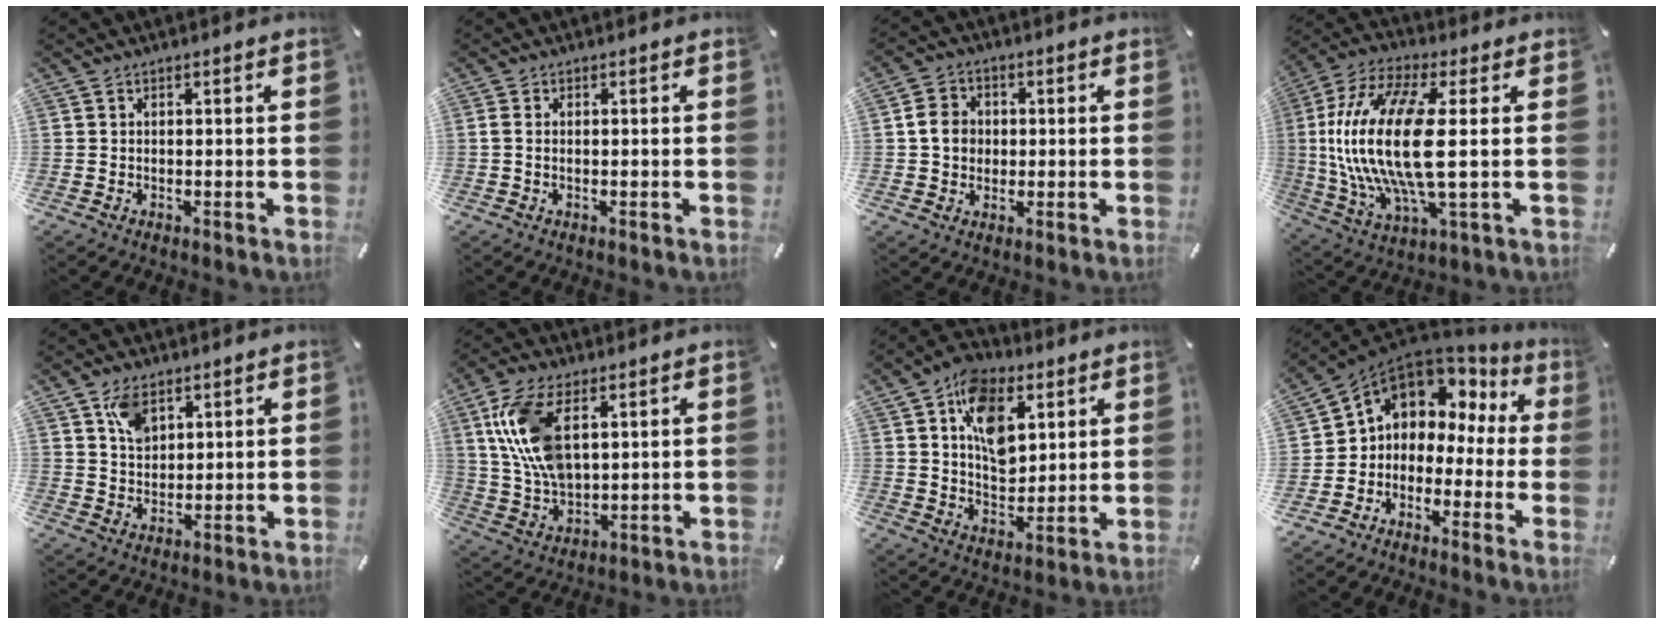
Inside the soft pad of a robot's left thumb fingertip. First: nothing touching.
{"total": 1.1, "force": [0.0, 0.5, 1.0], "torque": [-0.019, 0.002, -0.002]}
{"total": 5.9, "force": [0.2, 5.5, 2.2], "torque": [-0.033, 0.012, 0.004]}
{"total": 20.2, "force": [1.1, 6.9, 19.0], "torque": [-0.417, -0.021, 0.011]}
{"total": 6.1, "force": [3.6, 3.9, 3.0], "torque": [-0.044, -0.005, 0.065]}
{"total": 13.3, "force": [4.6, 7.6, 9.9], "torque": [-0.240, -0.004, 0.080]}
{"total": 13.6, "force": [5.5, 9.4, 8.2], "torque": [-0.127, -0.007, 0.101]}
{"total": 6.1, "force": [2.3, 5.4, 1.6], "torque": [-0.049, -0.025, 0.042]}